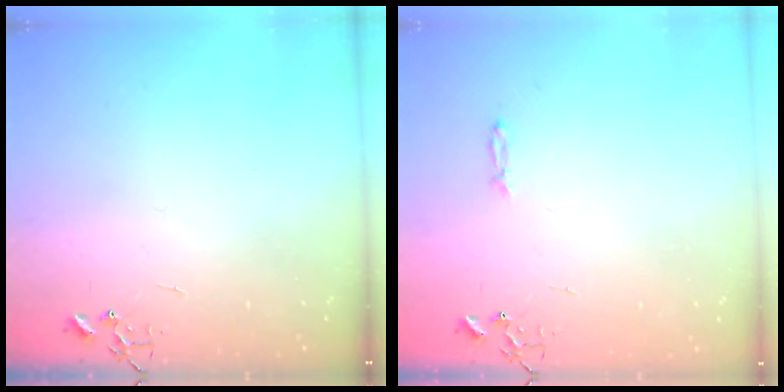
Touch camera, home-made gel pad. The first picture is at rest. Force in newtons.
{"total": 3.4, "press": 3.4, "slide": 0.4}